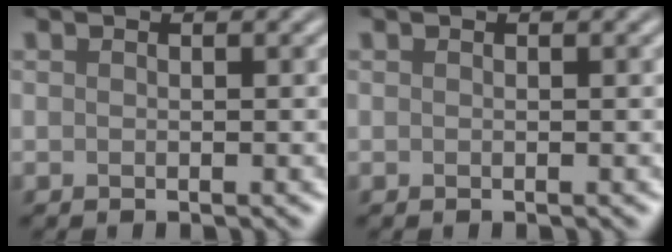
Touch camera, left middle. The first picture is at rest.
{"total": 0.0}